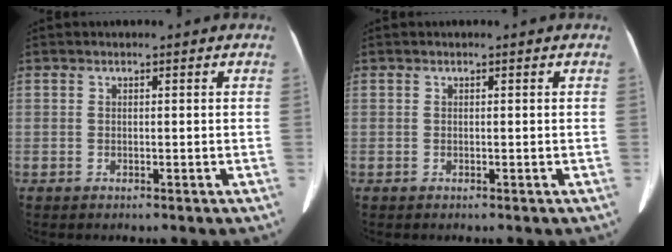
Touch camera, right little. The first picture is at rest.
{"total": 0.0}